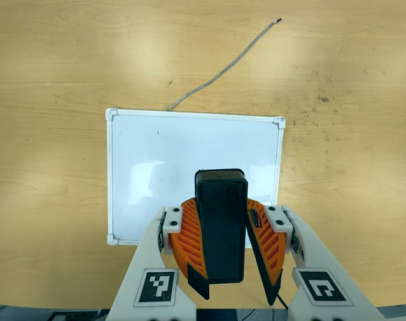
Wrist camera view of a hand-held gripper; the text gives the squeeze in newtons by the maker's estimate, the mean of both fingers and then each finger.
{"total": 10.1, "left": 10.2, "right": 9.9}